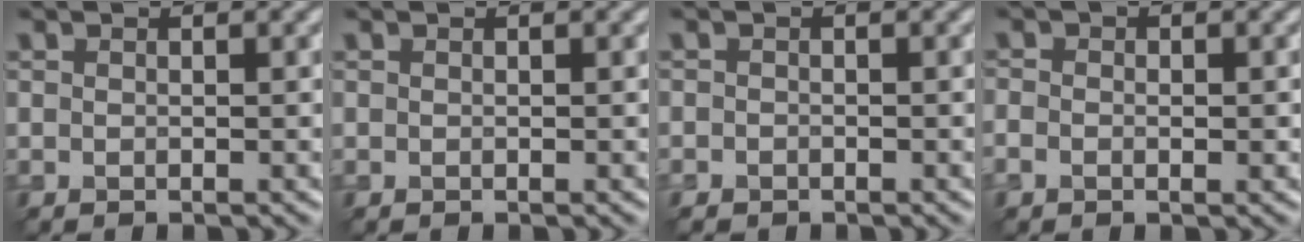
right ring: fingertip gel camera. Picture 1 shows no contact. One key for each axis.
{"total": 0.0}
{"total": 0.7, "fx": -0.5, "fy": 0.5, "fz": 0.0, "tx": 0.003, "ty": -0.004, "tz": -0.009}
{"total": 1.6, "fx": -0.3, "fy": 1.1, "fz": 1.2, "tx": -0.011, "ty": 0.000, "tz": -0.008}